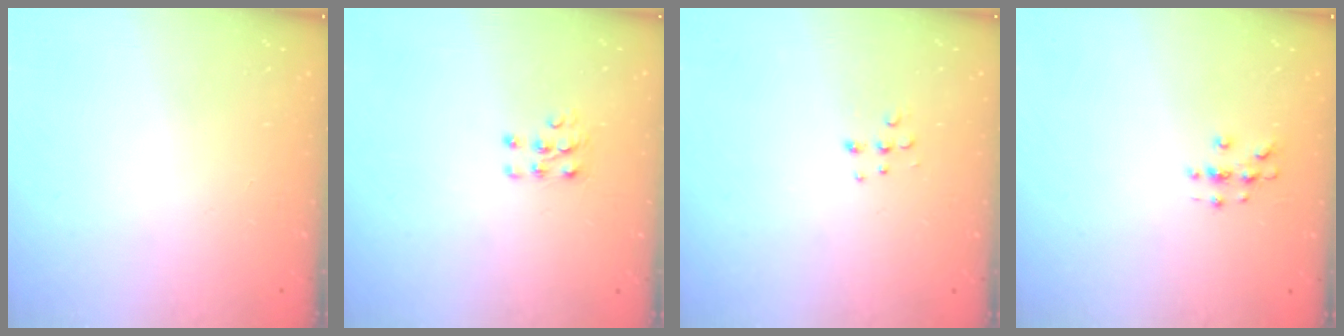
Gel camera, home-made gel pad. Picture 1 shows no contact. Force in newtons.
{"total": 5.5, "press": 5.4, "slide": 1.1}
{"total": 6.7, "press": 6.7, "slide": 0.4}
{"total": 3.1, "press": 3.1, "slide": 0.3}